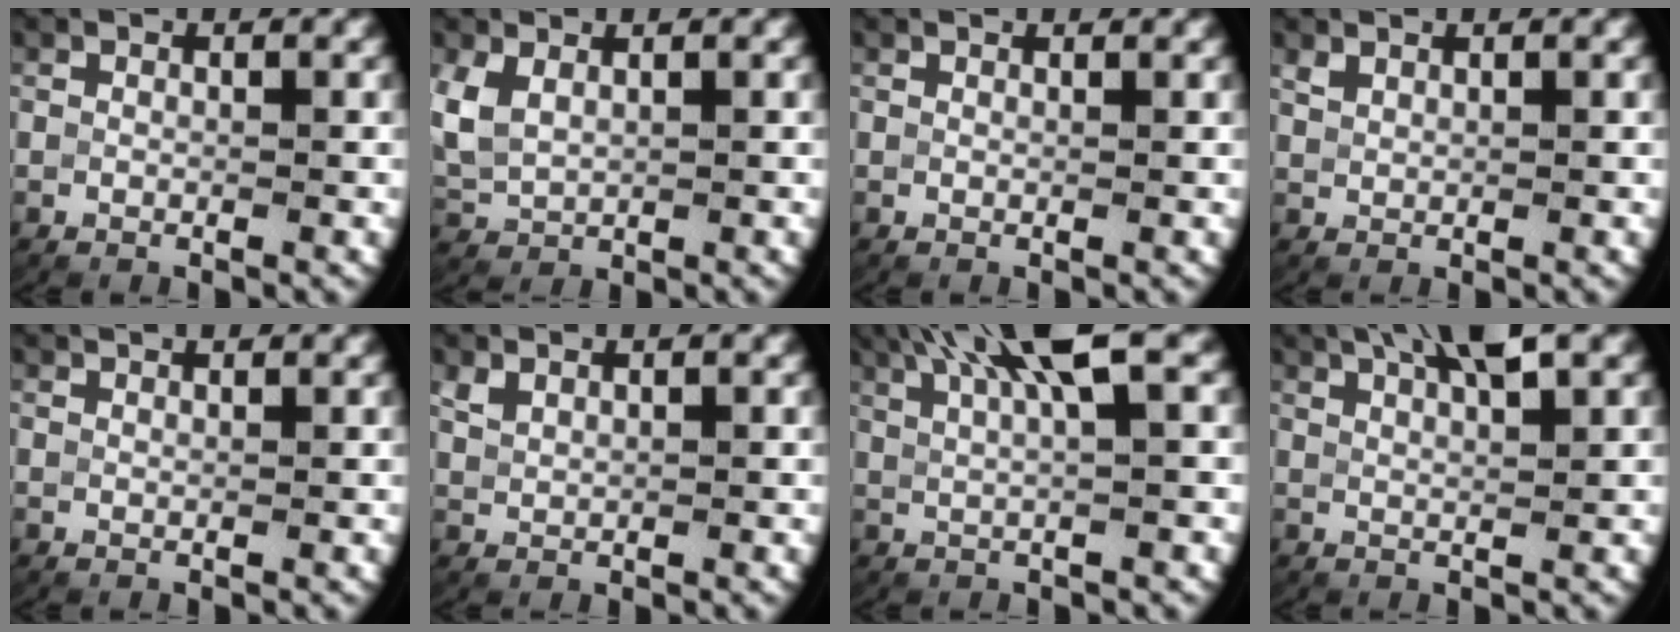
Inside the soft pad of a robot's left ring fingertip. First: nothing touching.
{"total": 4.0, "force": [0.3, 3.4, 2.1], "torque": [-0.075, -0.011, 0.020]}
{"total": 0.7, "force": [0.7, -0.3, 0.1], "torque": [0.000, -0.002, 0.012]}
{"total": 0.7, "force": [0.6, 0.3, 0.3], "torque": [-0.009, 0.002, 0.020]}
{"total": 1.6, "force": [1.6, -0.2, 0.5], "torque": [-0.006, 0.002, 0.027]}
{"total": 1.1, "force": [0.8, 0.6, 0.6], "torque": [-0.019, 0.000, 0.025]}
{"total": 6.4, "force": [3.8, 1.1, 5.1], "torque": [-0.085, 0.016, 0.059]}
{"total": 5.9, "force": [4.3, 1.3, 3.9], "torque": [-0.067, 0.012, 0.070]}